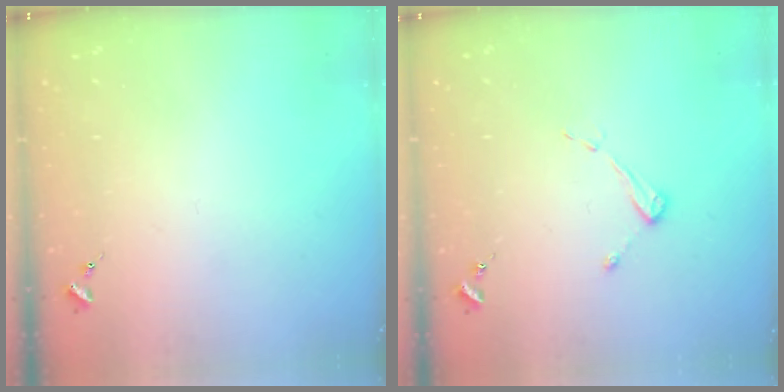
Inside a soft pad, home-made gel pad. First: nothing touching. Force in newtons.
{"total": 4.3, "press": 4.3, "slide": 0.5}